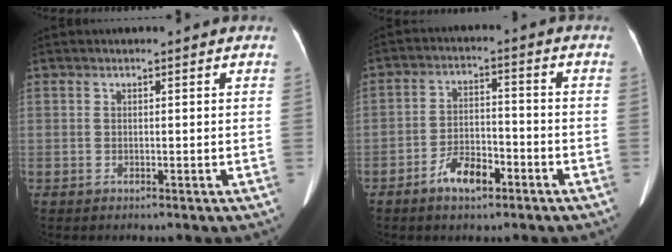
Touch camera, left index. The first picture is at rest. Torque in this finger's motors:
{"motor_torque": [0.32, 0.35, 0.13, 0.02]}